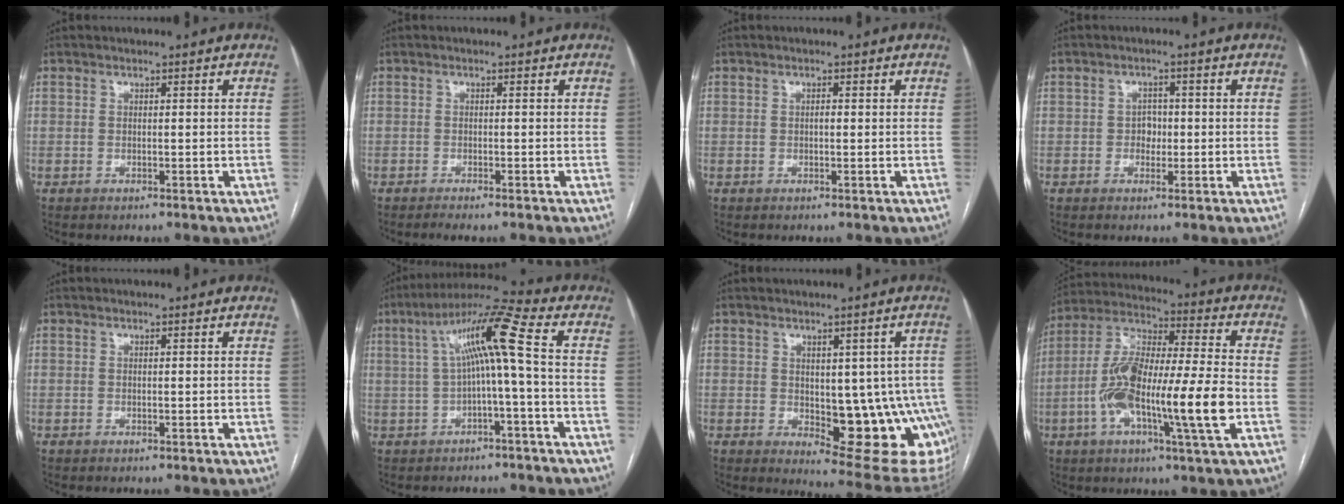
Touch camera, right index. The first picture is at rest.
{"total": 1.7, "force": [-1.4, -0.2, 1.0], "torque": [-0.014, -0.001, -0.022]}
{"total": 0.7, "force": [0.0, 0.4, 0.6], "torque": [-0.012, 0.001, 0.000]}
{"total": 2.2, "force": [-0.3, 1.7, 1.3], "torque": [-0.013, 0.007, -0.005]}
{"total": 0.0}
{"total": 10.0, "force": [0.5, -0.4, 9.9], "torque": [-0.170, 0.037, 0.011]}
{"total": 14.6, "force": [-2.4, 5.9, 13.2], "torque": [-0.108, 0.002, -0.011]}
{"total": 18.1, "force": [-4.3, 2.0, 17.5], "torque": [-0.337, 0.001, -0.079]}